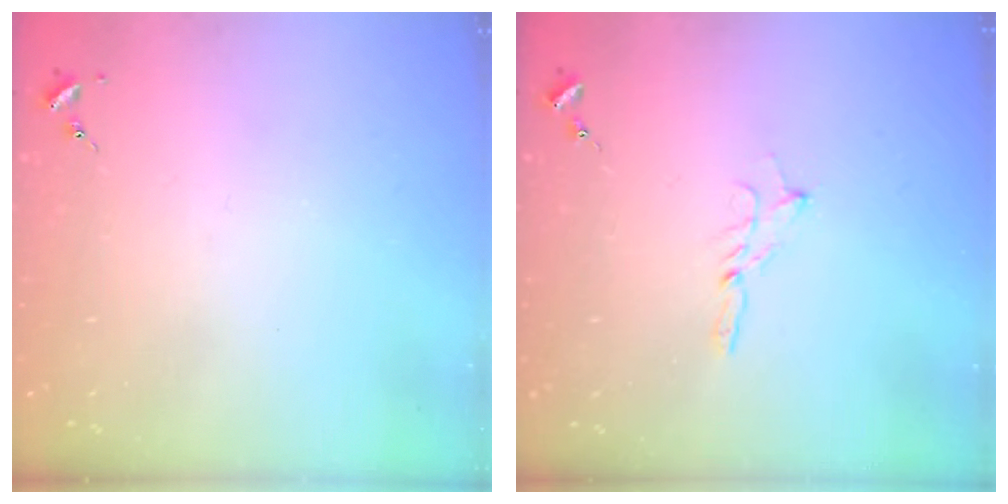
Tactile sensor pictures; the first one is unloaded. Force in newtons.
{"total": 2.3, "press": 2.3, "slide": 0.2}